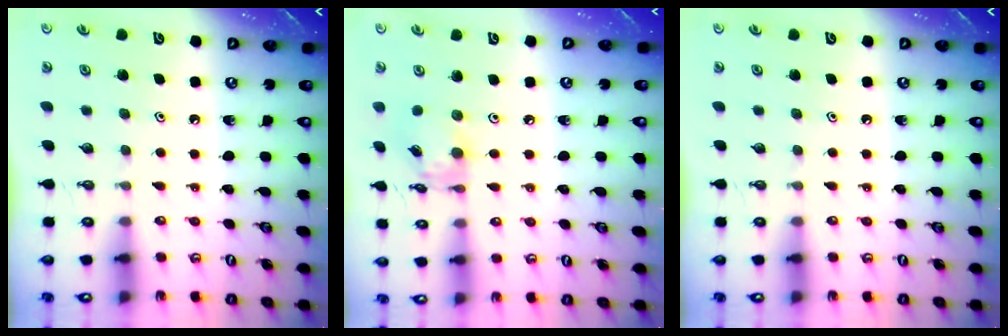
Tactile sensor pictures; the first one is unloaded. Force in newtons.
{"total": 11.2, "press": 11.2, "slide": 0.9}
{"total": 0.0}